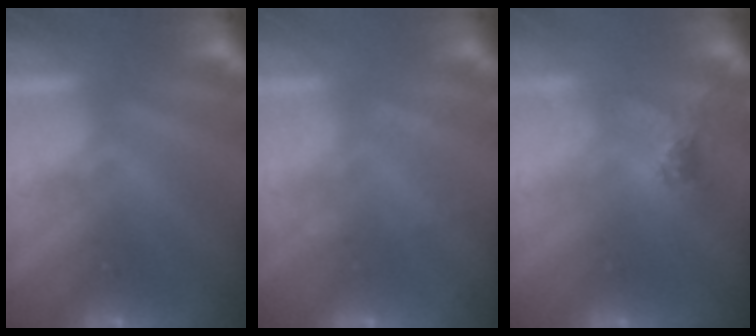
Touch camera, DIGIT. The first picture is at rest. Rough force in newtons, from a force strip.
{"total": 2.0}
{"total": 2.5}